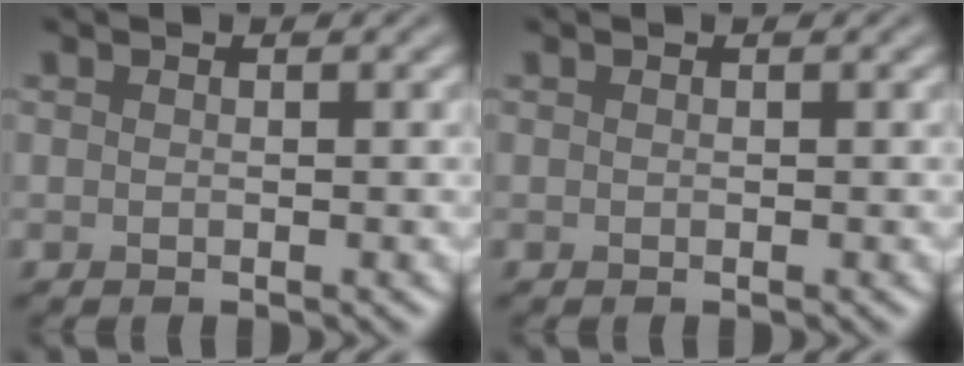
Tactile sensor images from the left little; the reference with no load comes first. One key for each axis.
{"total": 0.0}